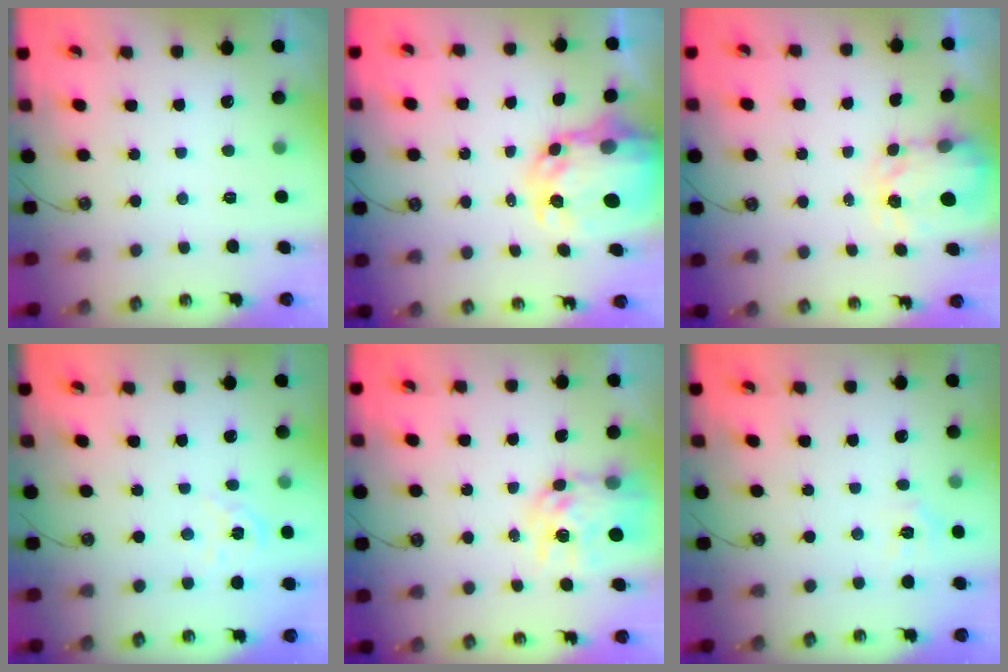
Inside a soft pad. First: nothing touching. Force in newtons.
{"total": 8.6, "press": 8.5, "slide": 0.8}
{"total": 3.6, "press": 3.5, "slide": 0.4}
{"total": 2.7, "press": 2.7, "slide": 0.3}
{"total": 11.2, "press": 11.2, "slide": 0.9}
{"total": 3.3, "press": 3.3, "slide": 0.4}